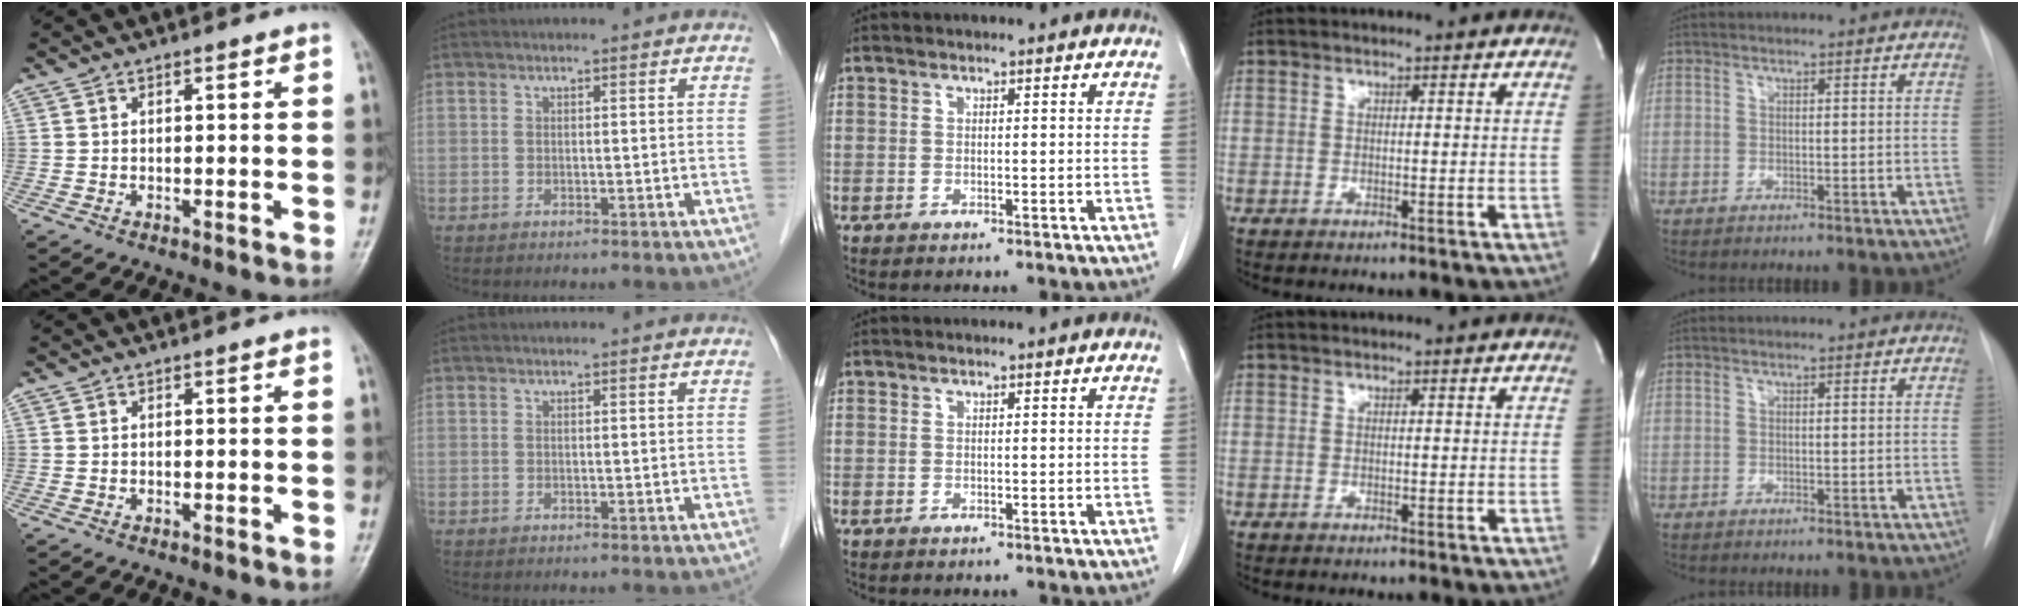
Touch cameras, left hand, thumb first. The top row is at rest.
{}